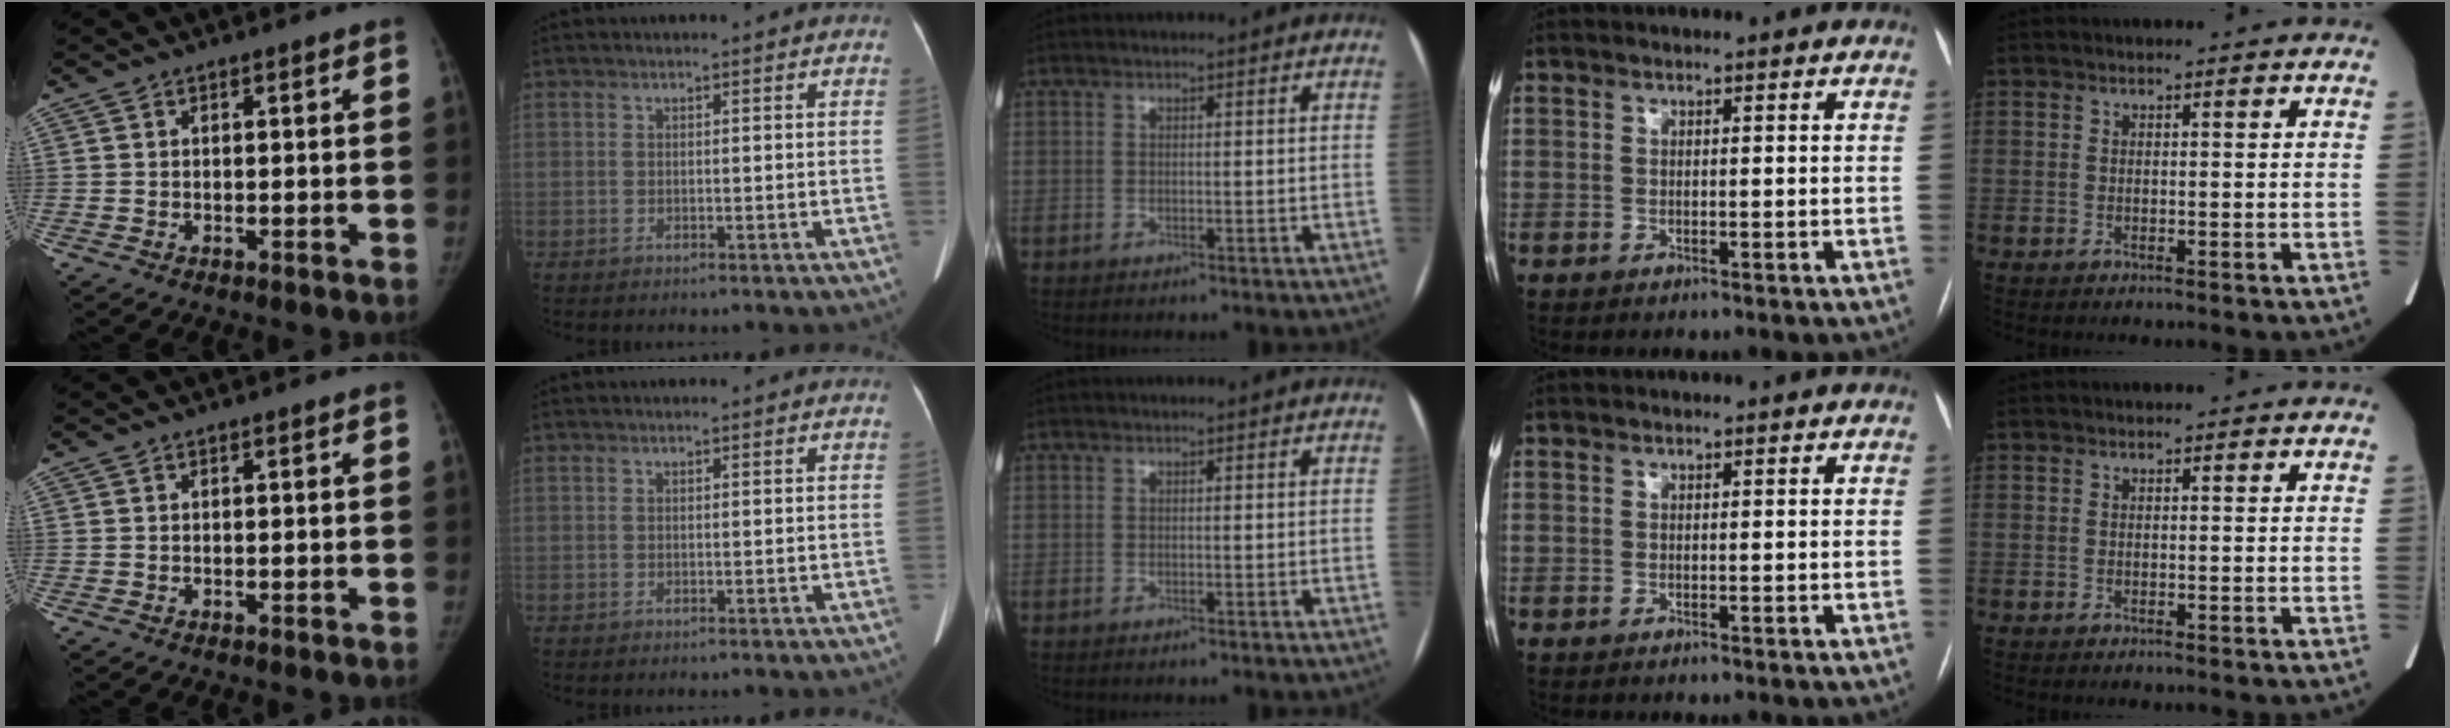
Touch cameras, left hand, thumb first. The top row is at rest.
{}